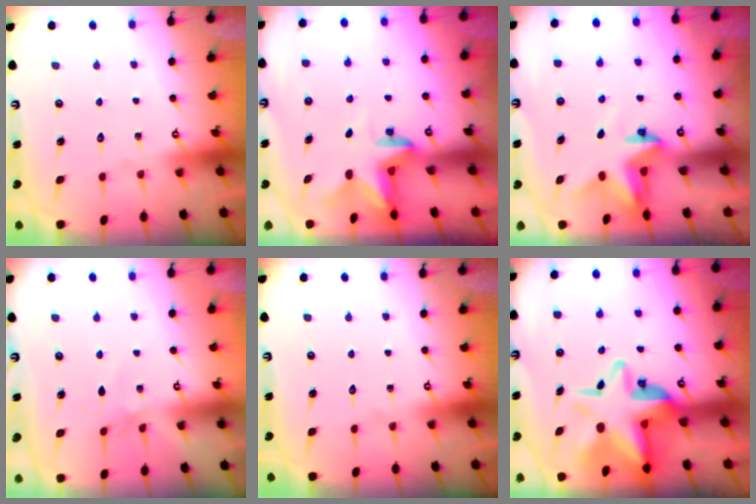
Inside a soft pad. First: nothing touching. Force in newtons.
{"total": 2.7, "press": 2.6, "slide": 0.6}
{"total": 3.0, "press": 3.0, "slide": 0.1}
{"total": 1.8, "press": 1.7, "slide": 0.4}
{"total": 0.0}
{"total": 13.6, "press": 13.5, "slide": 2.3}